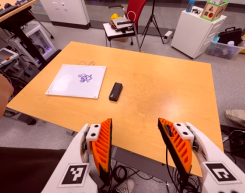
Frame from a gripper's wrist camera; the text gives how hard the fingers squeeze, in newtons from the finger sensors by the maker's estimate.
{"total": 0.0}